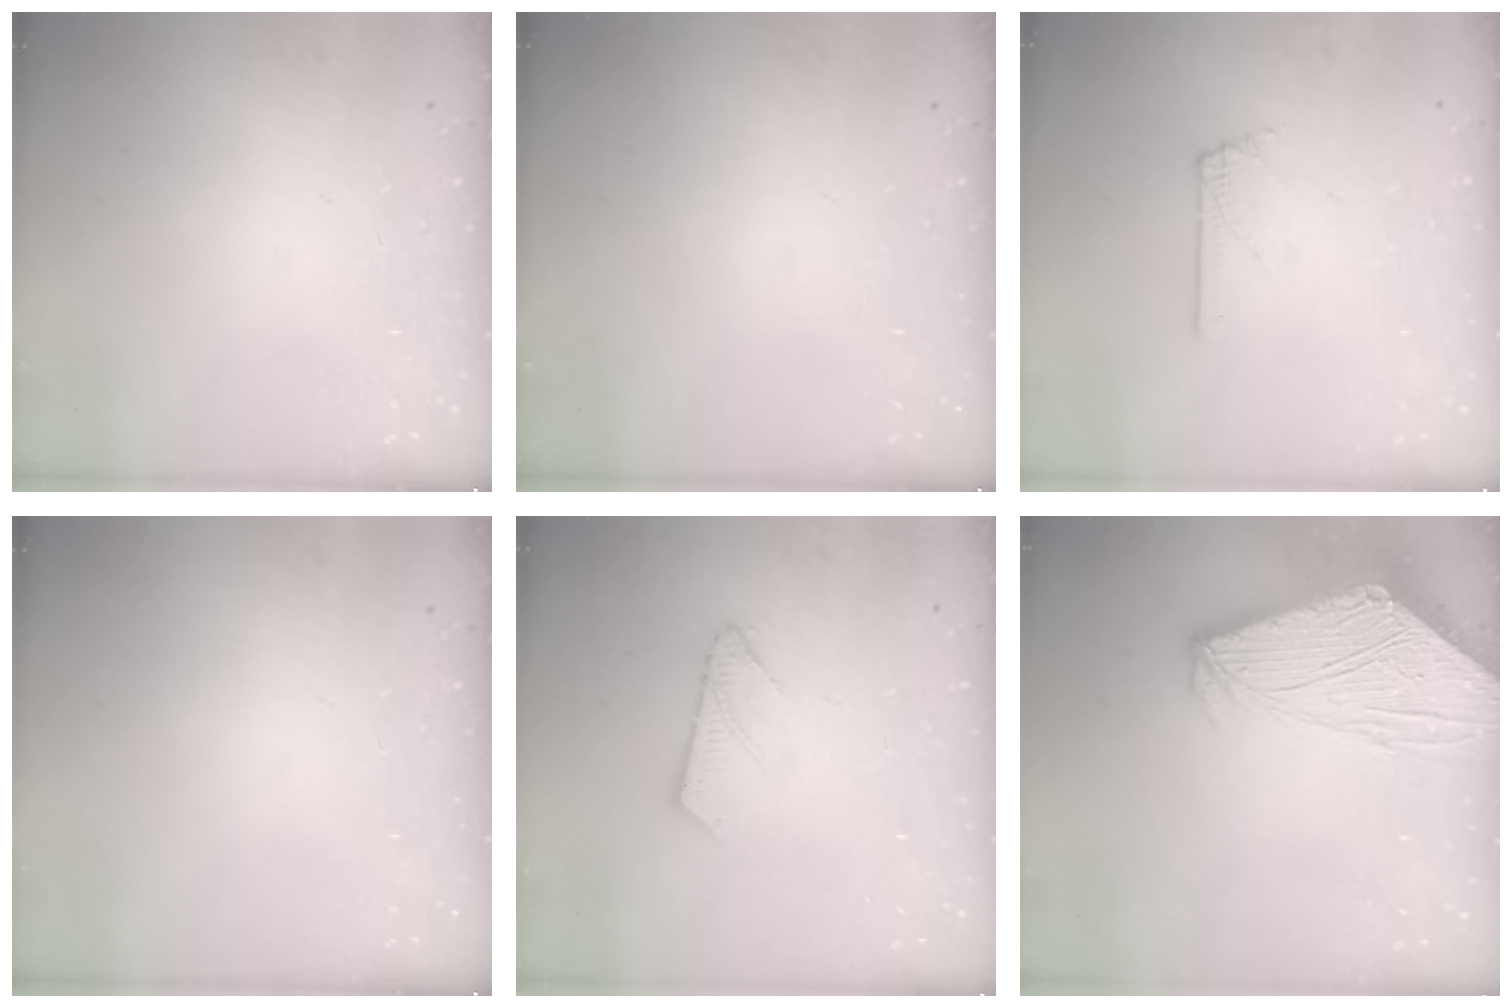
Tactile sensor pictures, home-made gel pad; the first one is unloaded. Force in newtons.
{"total": 0.0}
{"total": 1.6, "press": 1.6, "slide": 0.2}
{"total": 0.0}
{"total": 5.8, "press": 5.8, "slide": 0.3}
{"total": 13.1, "press": 13.0, "slide": 1.8}